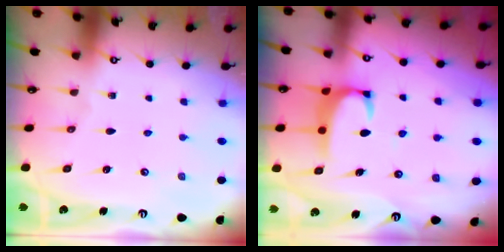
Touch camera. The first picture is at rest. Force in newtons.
{"total": 2.0, "press": 1.9, "slide": 0.7}